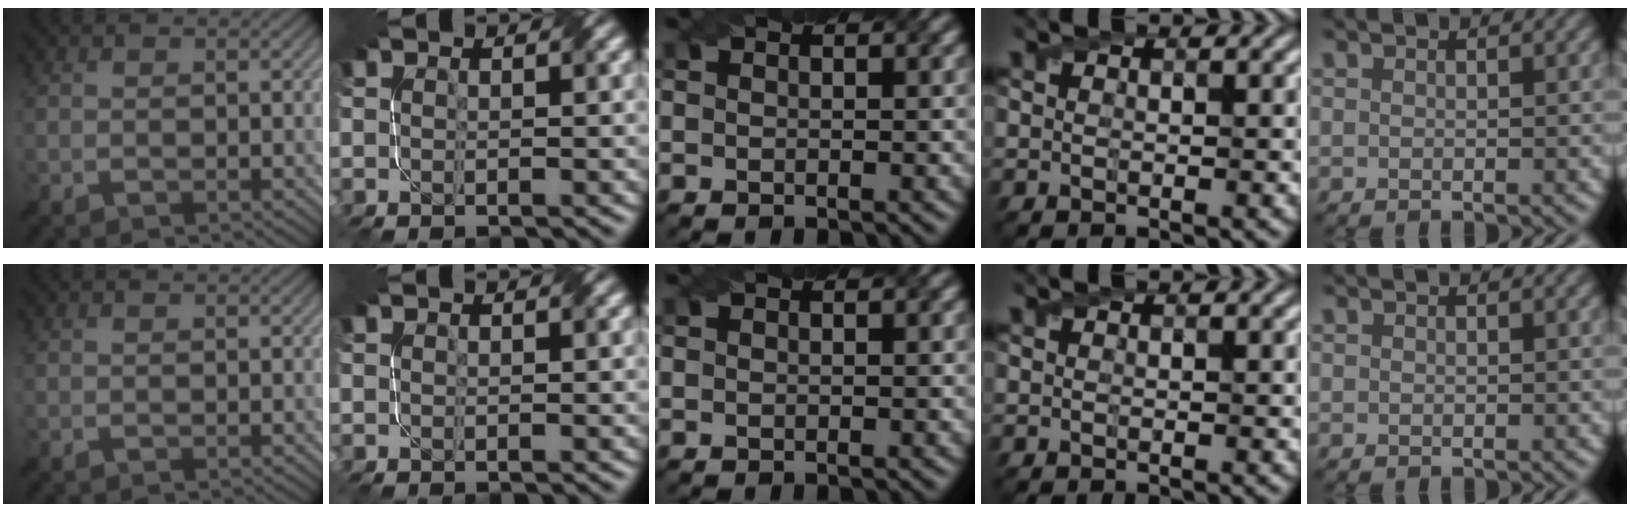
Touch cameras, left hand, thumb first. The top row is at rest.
{"middle": {"total": 1.0, "force": [-0.7, -0.4, -0.5], "torque": [0.004, 0.006, -0.006]}, "little": {"total": 0.7, "force": [0.1, -0.3, -0.6], "torque": [0.003, -0.002, 0.006]}}